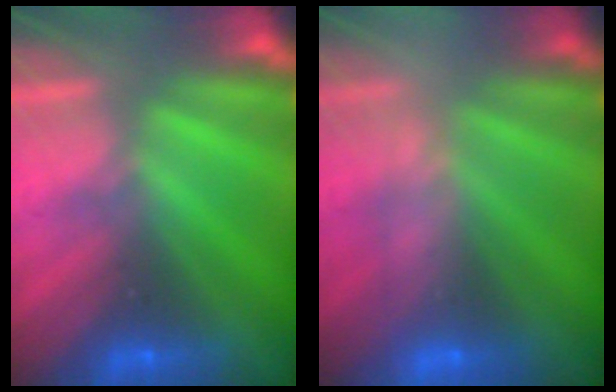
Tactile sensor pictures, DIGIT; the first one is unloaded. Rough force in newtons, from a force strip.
{"total": 2.5}